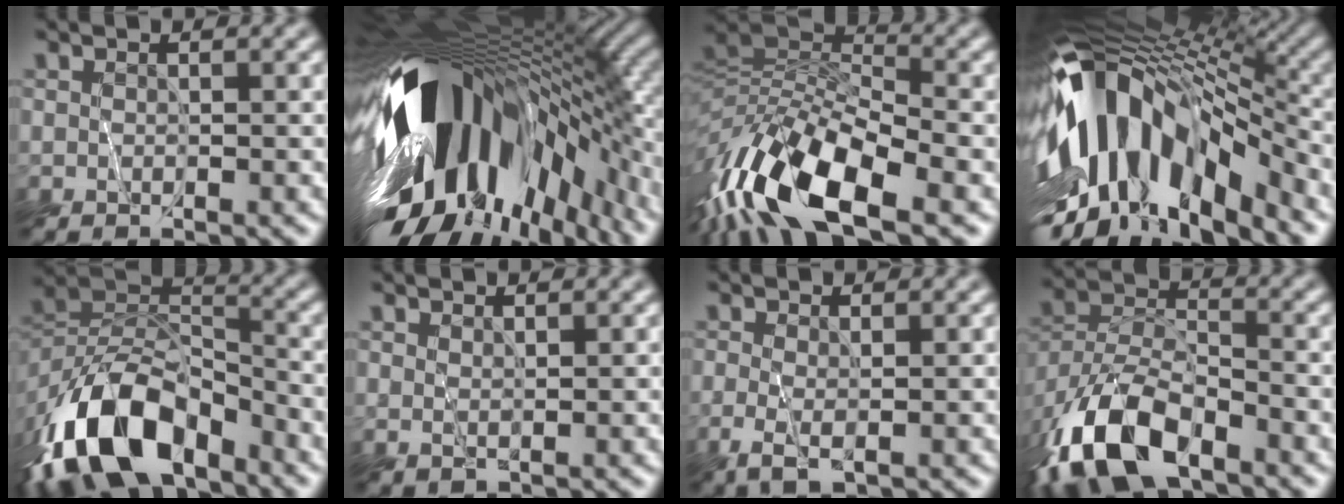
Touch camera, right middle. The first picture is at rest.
{"total": 18.5, "force": [-4.2, 9.2, 15.5], "torque": [-0.294, -0.036, -0.062]}
{"total": 11.5, "force": [-5.7, 4.3, 9.0], "torque": [-0.174, 0.011, -0.118]}
{"total": 14.4, "force": [-4.9, 6.5, 11.9], "torque": [-0.215, 0.021, -0.093]}
{"total": 12.4, "force": [-8.3, 5.9, 7.0], "torque": [-0.140, 0.005, -0.168]}
{"total": 0.6, "force": [0.6, -0.1, -0.1], "torque": [0.002, 0.001, 0.015]}
{"total": 1.5, "force": [-0.4, 0.5, 1.4], "torque": [-0.031, -0.007, -0.007]}
{"total": 10.2, "force": [-7.1, 4.3, 6.0], "torque": [-0.119, -0.003, -0.144]}